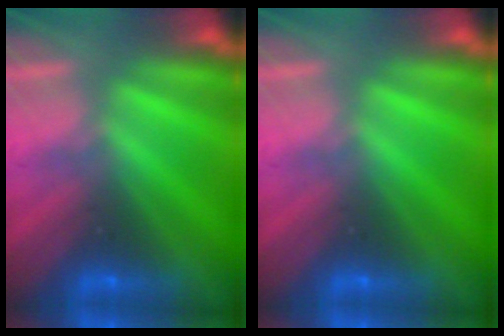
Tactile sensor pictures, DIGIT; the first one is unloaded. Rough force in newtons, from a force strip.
{"total": 0.0}